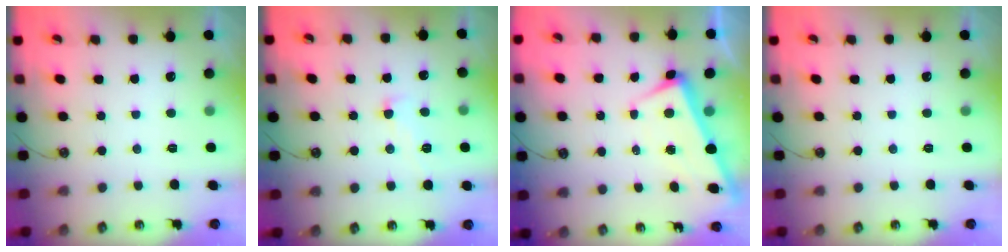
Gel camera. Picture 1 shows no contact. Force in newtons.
{"total": 1.0, "press": 0.7, "slide": 0.7}
{"total": 1.9, "press": 1.8, "slide": 0.6}
{"total": 0.0}